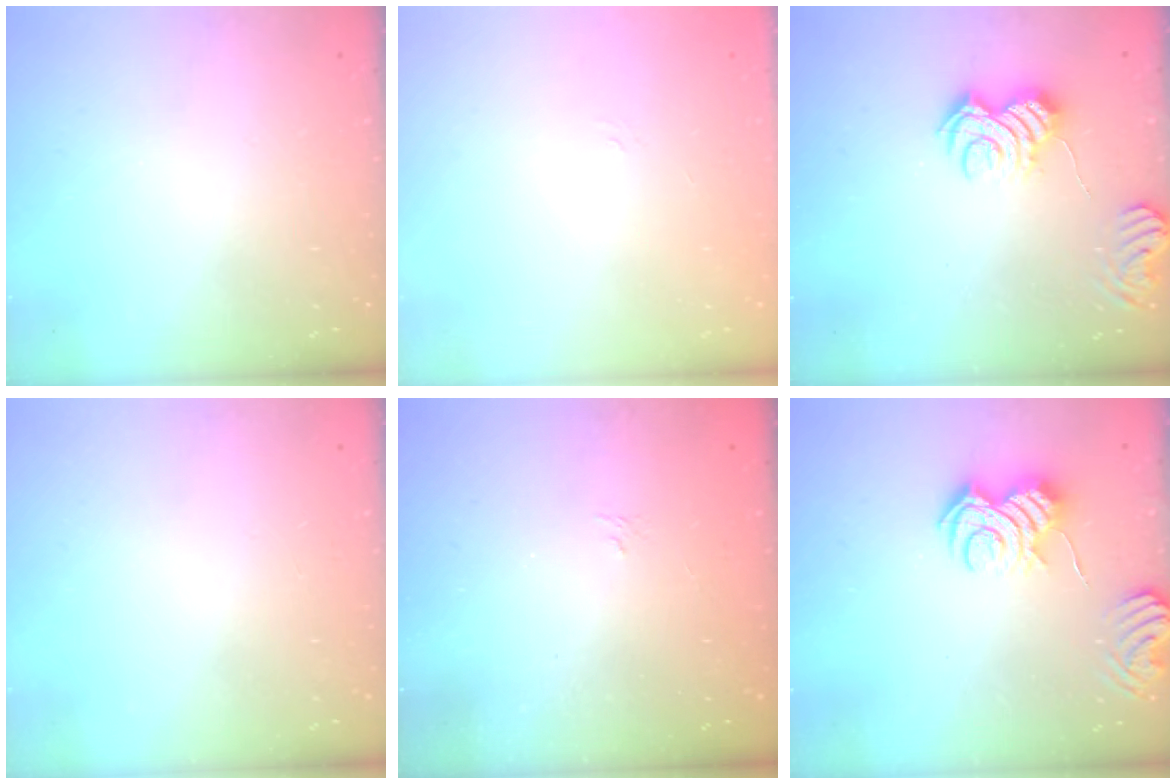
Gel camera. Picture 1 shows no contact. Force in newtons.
{"total": 2.3, "press": 2.0, "slide": 1.1}
{"total": 7.5, "press": 7.5, "slide": 0.4}
{"total": 0.0}
{"total": 1.1, "press": 0.4, "slide": 1.1}
{"total": 7.9, "press": 7.9, "slide": 0.5}